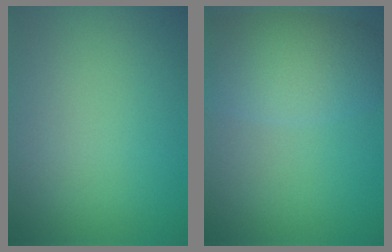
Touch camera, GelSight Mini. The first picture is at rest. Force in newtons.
{"total": 6.0, "press": 6.0, "slide": 0.3}